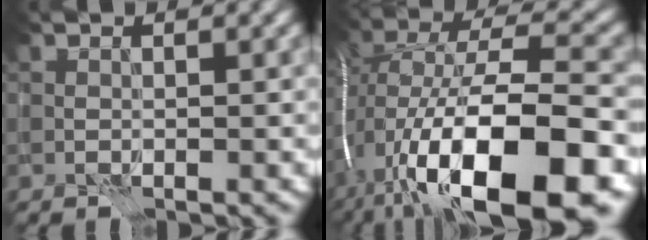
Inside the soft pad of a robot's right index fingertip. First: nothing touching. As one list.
[{"total": 18.5, "force": [-5.9, 7.2, 16.0], "torque": [-0.282, 0.011, -0.099]}]